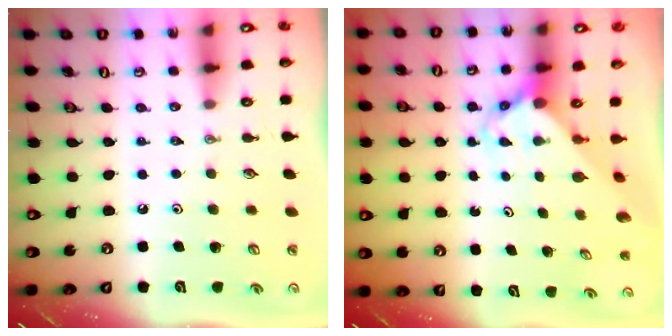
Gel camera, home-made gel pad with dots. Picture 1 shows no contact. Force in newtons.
{"total": 3.7, "press": 3.7, "slide": 0.4}